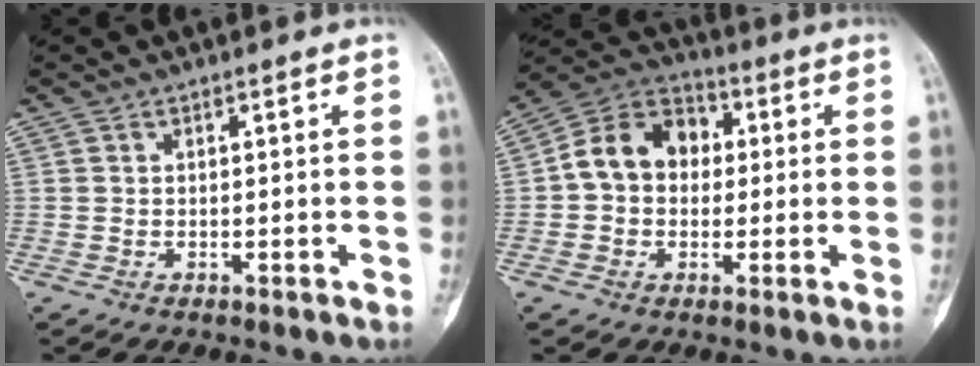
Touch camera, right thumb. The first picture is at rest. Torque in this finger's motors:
{"motor_torque": [0.16, 0.13, 0.88, -0.02, 0.09]}